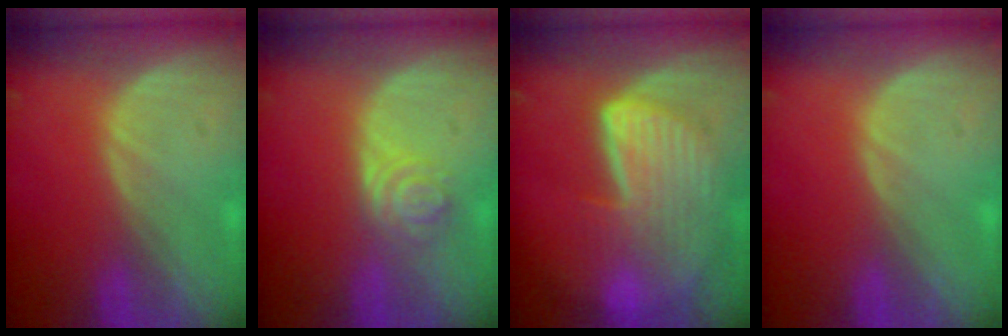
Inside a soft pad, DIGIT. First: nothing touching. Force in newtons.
{"total": 4.2, "press": 3.7, "slide": 2.0}
{"total": 9.1, "press": 8.0, "slide": 4.3}
{"total": 0.0}